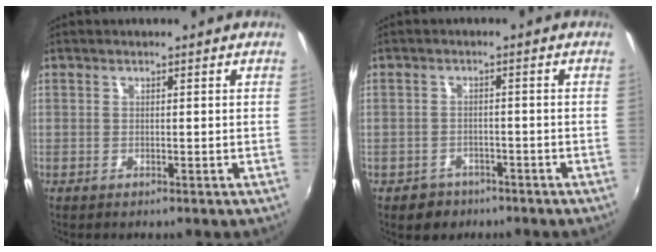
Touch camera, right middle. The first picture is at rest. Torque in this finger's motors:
{"motor_torque": [0.37, -0.38, -0.01, 0.00]}